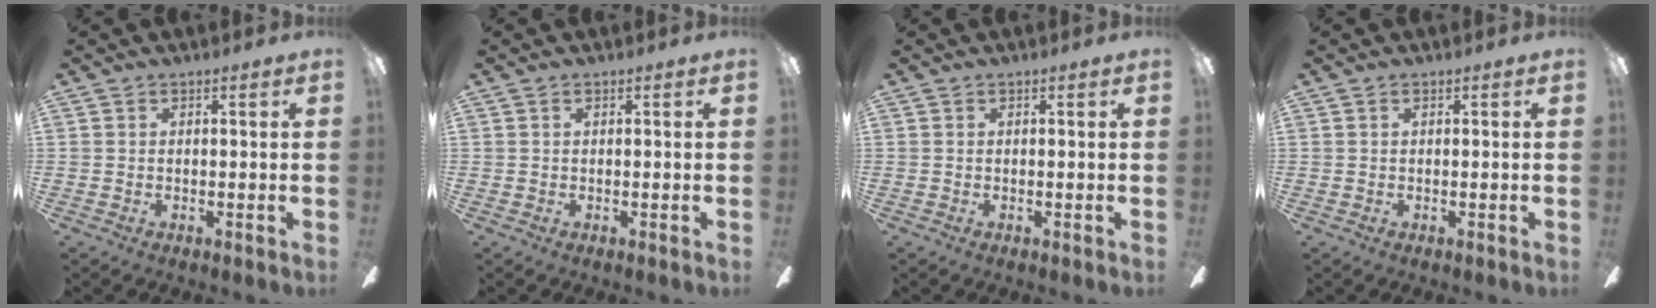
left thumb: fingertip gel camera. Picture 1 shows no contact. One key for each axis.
{"total": 0.0}
{"total": 0.0}
{"total": 0.0}